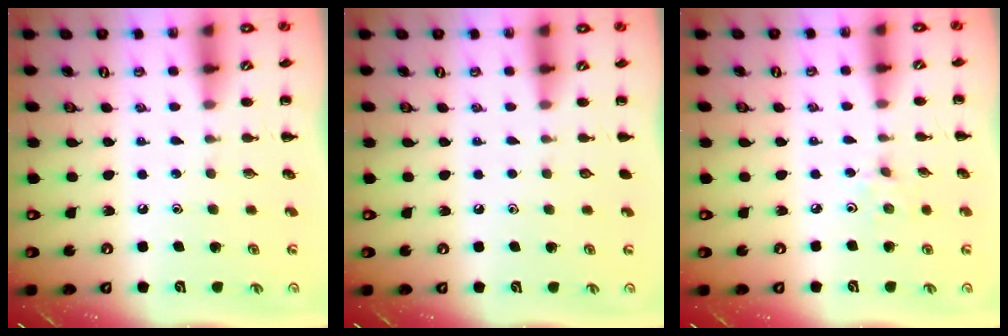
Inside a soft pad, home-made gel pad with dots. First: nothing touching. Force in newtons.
{"total": 0.0}
{"total": 2.5, "press": 2.4, "slide": 0.9}